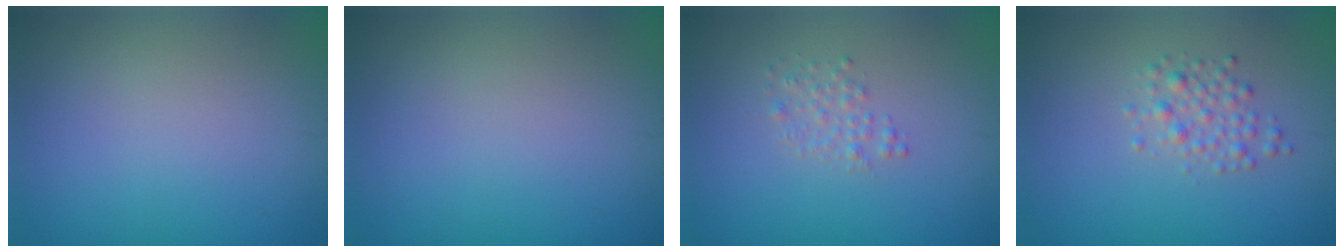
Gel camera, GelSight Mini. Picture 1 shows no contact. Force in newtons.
{"total": 0.0}
{"total": 1.3, "press": 1.3, "slide": 0.0}
{"total": 1.9, "press": 1.9, "slide": 0.1}